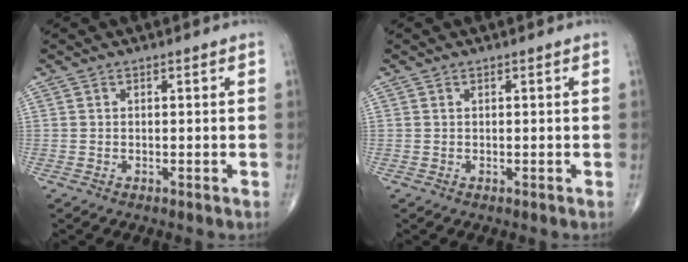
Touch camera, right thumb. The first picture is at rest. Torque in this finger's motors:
{"motor_torque": [-0.22, -0.21, 0.18, 0.17, 0.00]}